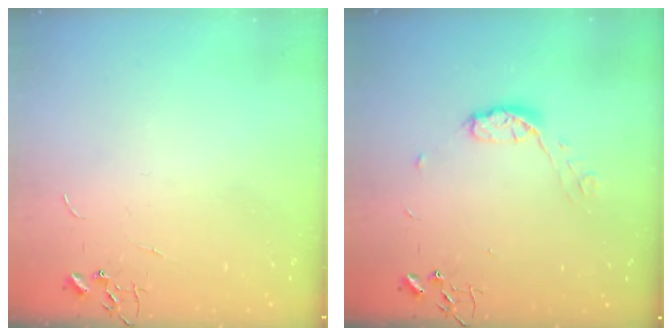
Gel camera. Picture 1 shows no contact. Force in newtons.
{"total": 7.6, "press": 7.6, "slide": 0.5}